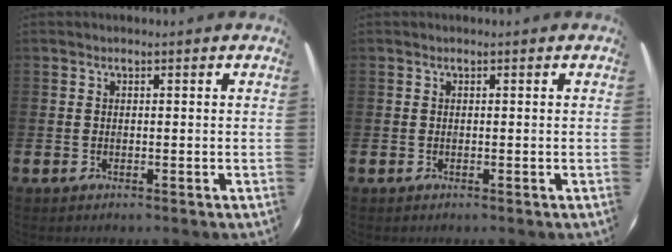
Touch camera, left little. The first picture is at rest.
{"total": 0.0}